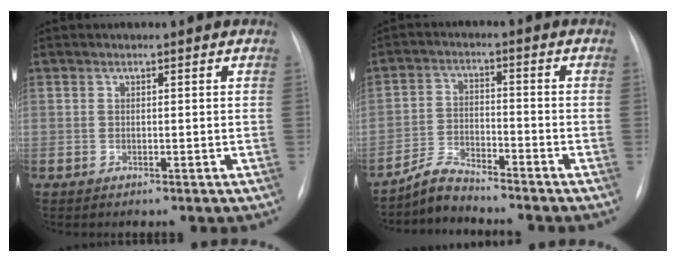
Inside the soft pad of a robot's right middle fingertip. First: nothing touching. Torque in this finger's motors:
{"motor_torque": [0.03, -0.12, 0.00, 0.02]}